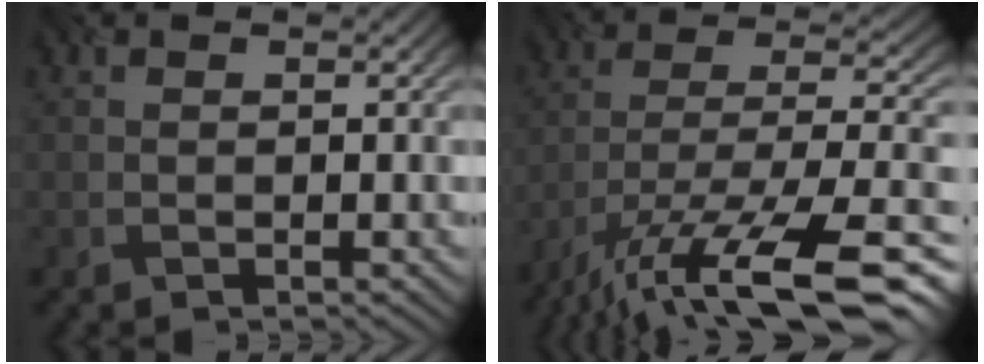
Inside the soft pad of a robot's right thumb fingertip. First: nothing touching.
{"total": 15.8, "force": [-10.3, 5.2, 10.7], "torque": [-0.209, -0.014, -0.168]}